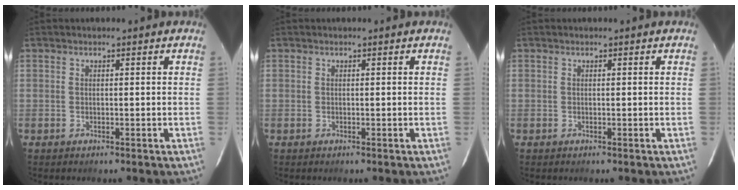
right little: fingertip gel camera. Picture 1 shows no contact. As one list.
[{"total": 0.0}, {"total": 0.0}]